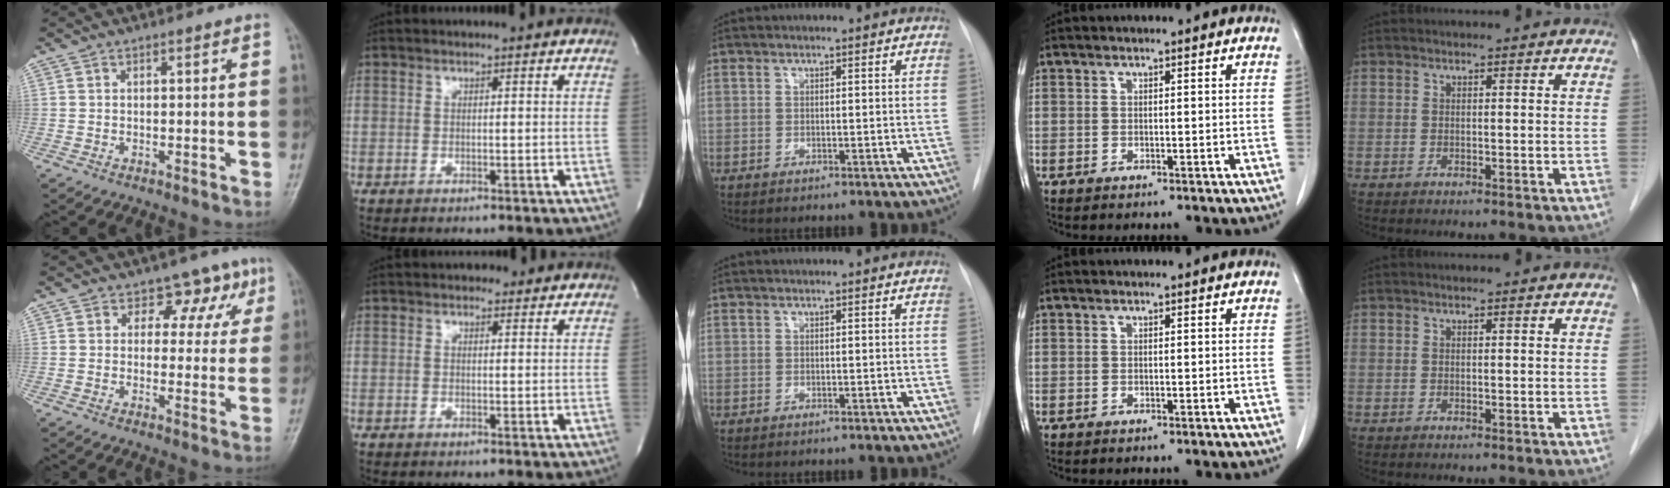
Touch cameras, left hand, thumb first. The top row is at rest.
{"thumb": {"total": 7.0, "force": [3.7, 5.3, 2.6], "torque": [0.015, -0.010, 0.036]}, "index": {"total": 1.8, "force": [1.3, 1.1, 0.6], "torque": [-0.010, 0.005, 0.013]}}